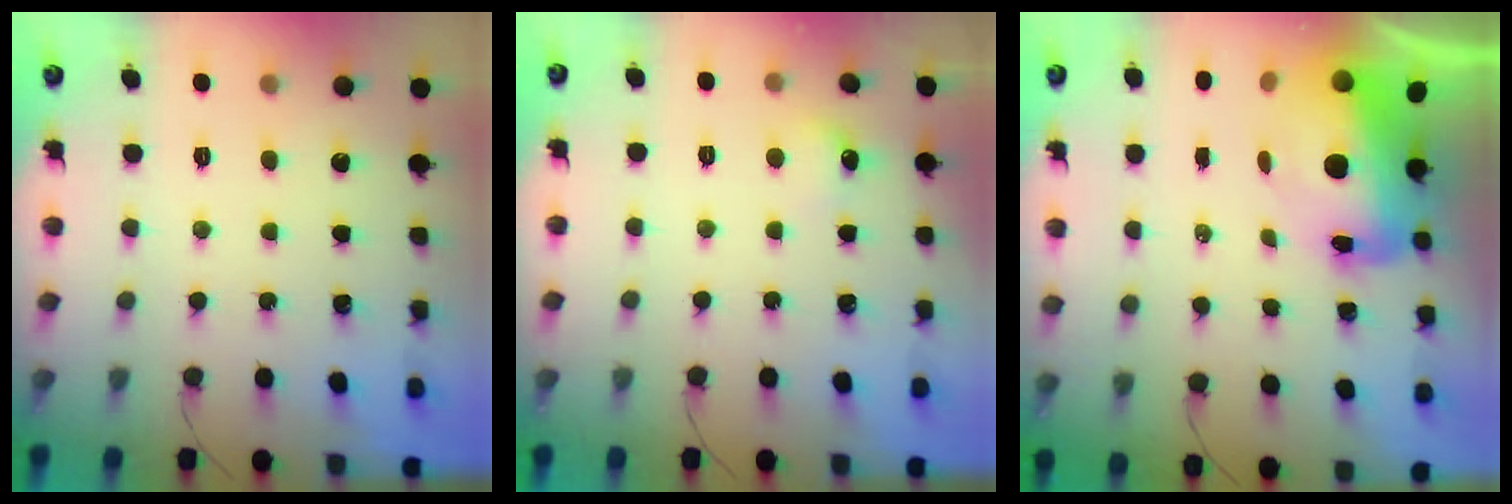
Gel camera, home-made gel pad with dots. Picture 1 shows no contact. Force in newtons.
{"total": 5.8, "press": 5.5, "slide": 1.7}
{"total": 13.7, "press": 13.3, "slide": 3.4}